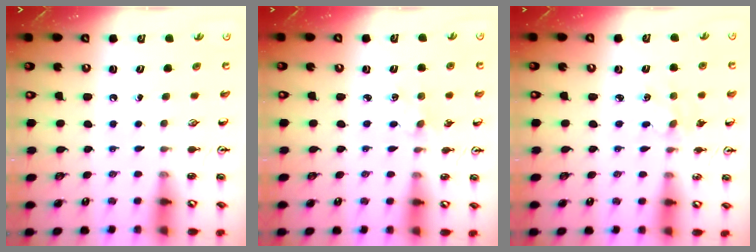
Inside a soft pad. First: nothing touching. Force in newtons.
{"total": 1.3, "press": 1.3, "slide": 0.2}
{"total": 4.0, "press": 3.9, "slide": 0.5}